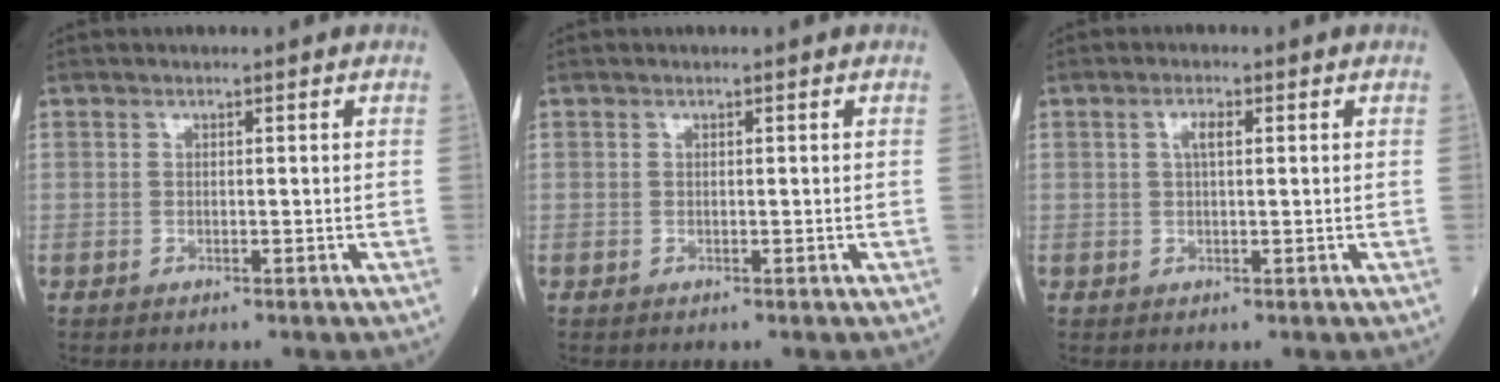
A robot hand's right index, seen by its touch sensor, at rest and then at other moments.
{"total": 0.0}
{"total": 2.1, "force": [0.6, 0.6, 1.9], "torque": [-0.040, 0.004, 0.011]}